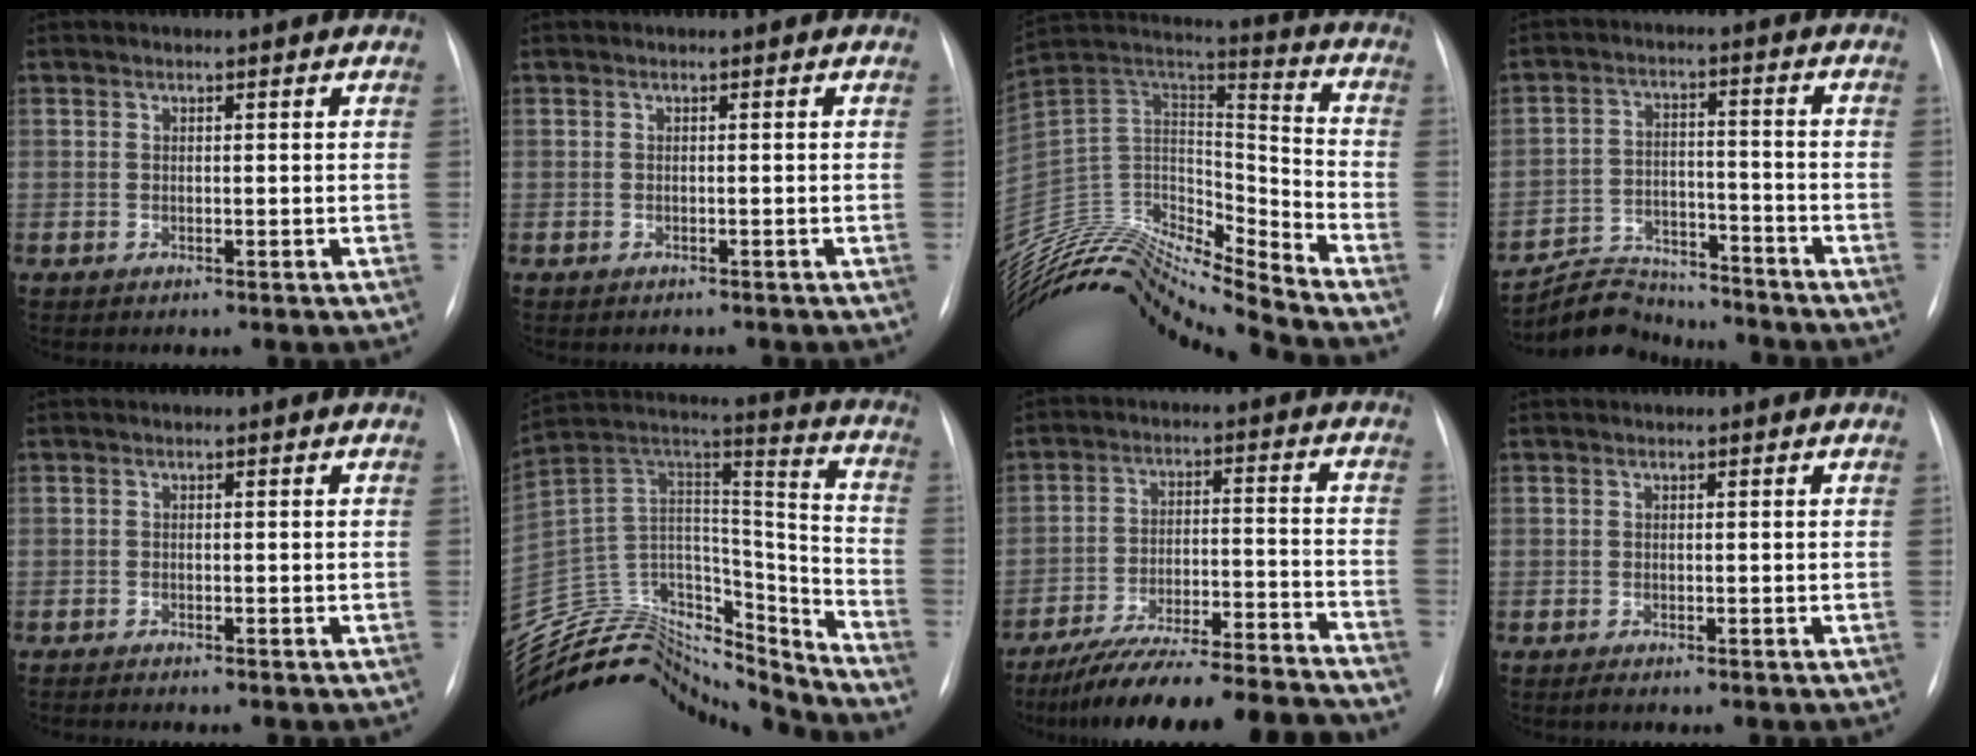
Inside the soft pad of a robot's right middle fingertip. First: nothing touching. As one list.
[{"total": 1.6, "force": [-1.5, 0.5, 0.4], "torque": [-0.012, -0.005, -0.015]}, {"total": 21.7, "force": [-20.7, 1.1, 6.4], "torque": [-0.114, 0.052, -0.360]}, {"total": 9.8, "force": [-9.6, 2.2, 0.3], "torque": [-0.006, 0.028, -0.164]}, {"total": 1.5, "force": [-1.4, 0.0, 0.6], "torque": [-0.010, -0.002, -0.019]}, {"total": 23.8, "force": [-22.6, 6.1, 4.1], "torque": [-0.087, 0.076, -0.367]}, {"total": 20.6, "force": [-19.0, 0.5, 8.0], "torque": [-0.124, -0.004, -0.286]}, {"total": 0.6, "force": [-0.5, 0.0, 0.3], "torque": [-0.008, -0.002, -0.008]}]